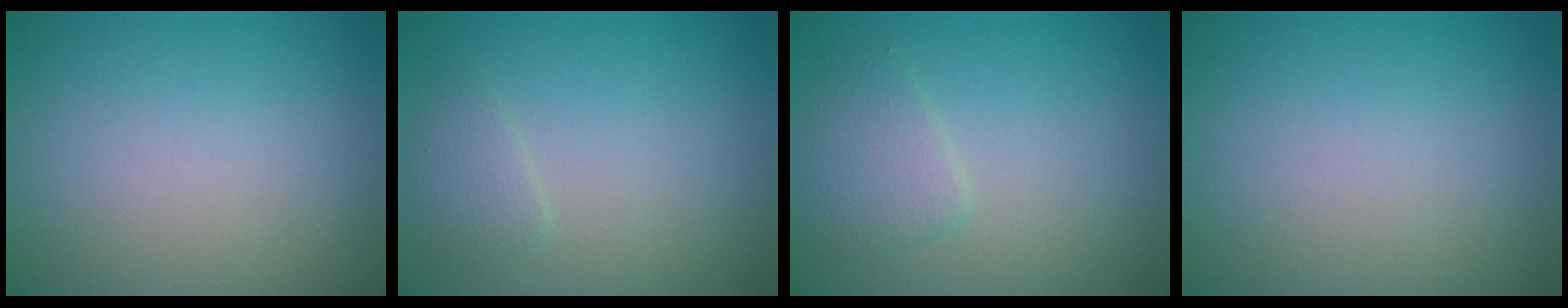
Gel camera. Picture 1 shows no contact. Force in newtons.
{"total": 1.5, "press": 1.5, "slide": 0.1}
{"total": 2.5, "press": 2.5, "slide": 0.1}
{"total": 0.0}